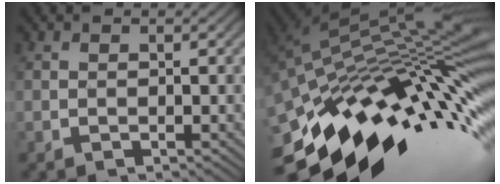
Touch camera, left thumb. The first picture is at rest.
{"total": 17.3, "force": [-6.3, 6.2, 14.8], "torque": [-0.256, -0.003, -0.118]}